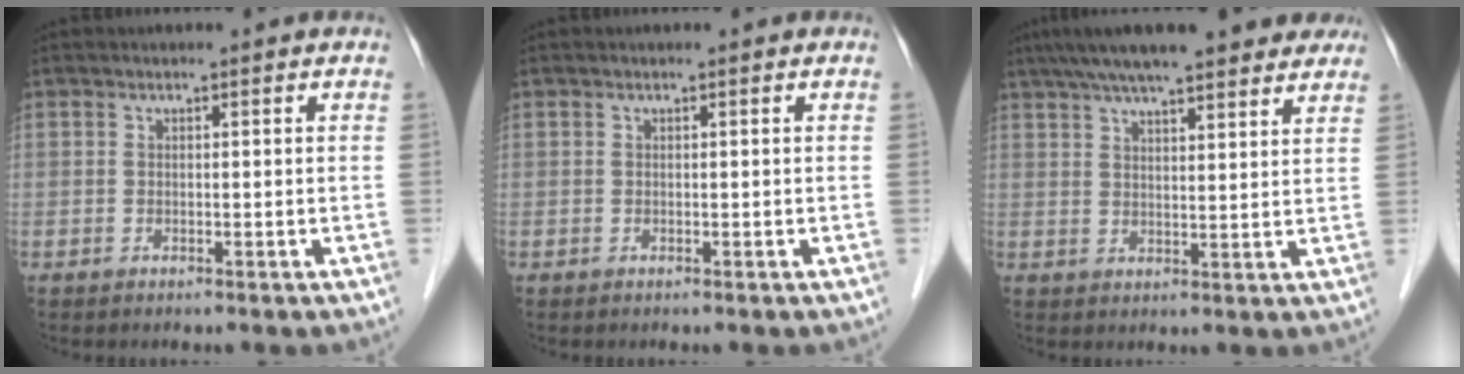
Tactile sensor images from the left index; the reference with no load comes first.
{"total": 0.0}
{"total": 17.6, "force": [14.3, 3.4, 9.5], "torque": [-0.150, 0.045, 0.194]}